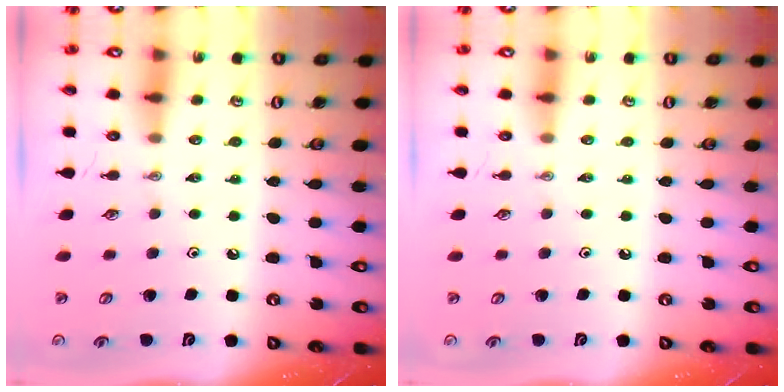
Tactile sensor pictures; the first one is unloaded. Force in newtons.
{"total": 0.0}